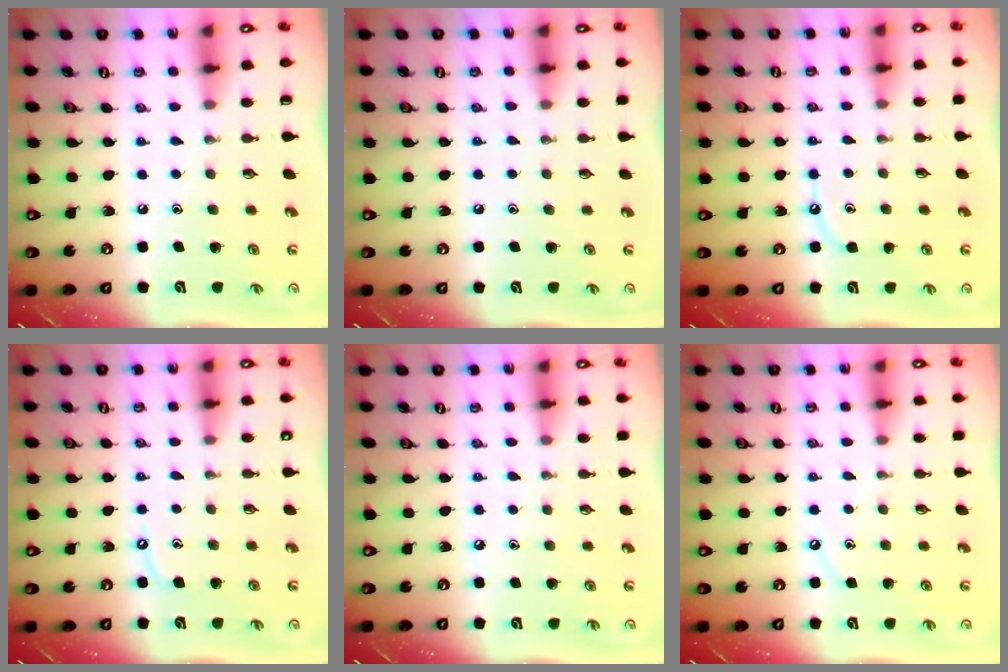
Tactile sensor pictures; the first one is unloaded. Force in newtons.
{"total": 3.3, "press": 3.2, "slide": 0.5}
{"total": 5.4, "press": 5.4, "slide": 0.6}
{"total": 4.1, "press": 4.0, "slide": 0.6}
{"total": 2.3, "press": 2.3, "slide": 0.4}
{"total": 3.4, "press": 3.3, "slide": 0.4}